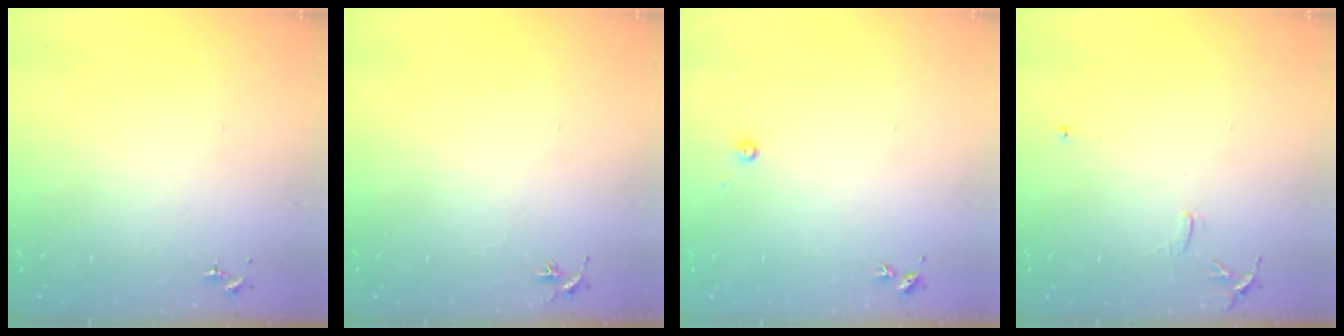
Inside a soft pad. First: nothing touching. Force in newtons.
{"total": 2.9, "press": 2.9, "slide": 0.3}
{"total": 2.7, "press": 2.7, "slide": 0.2}
{"total": 6.2, "press": 6.1, "slide": 0.7}